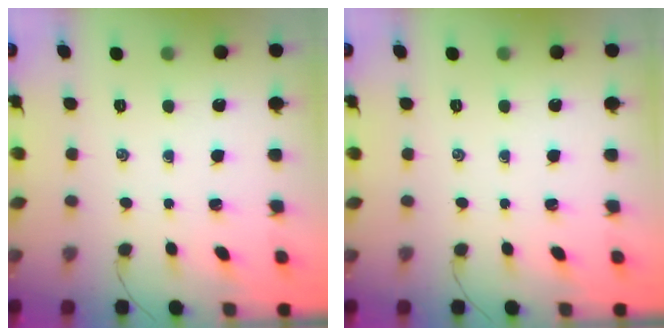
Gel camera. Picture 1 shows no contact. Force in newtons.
{"total": 0.0}